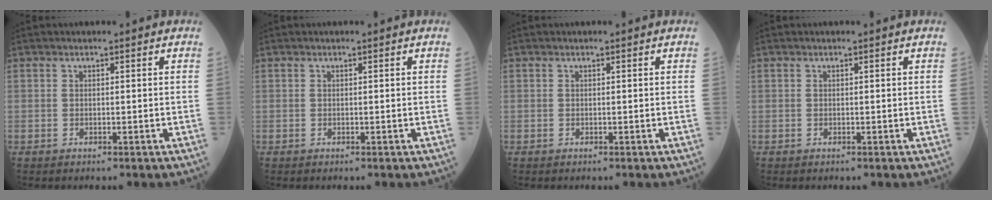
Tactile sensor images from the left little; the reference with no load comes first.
{"total": 0.0}
{"total": 0.0}
{"total": 0.0}